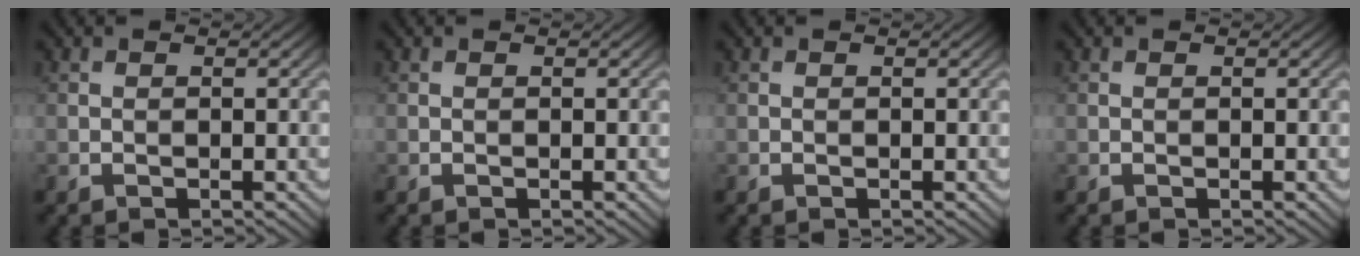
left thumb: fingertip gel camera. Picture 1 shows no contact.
{"total": 0.0}
{"total": 0.0}
{"total": 0.0}